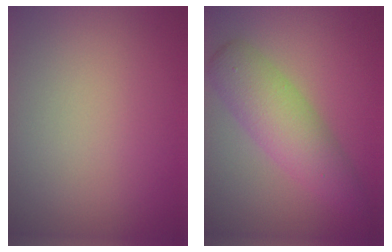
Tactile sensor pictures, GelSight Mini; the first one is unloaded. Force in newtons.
{"total": 4.9, "press": 4.9, "slide": 0.0}